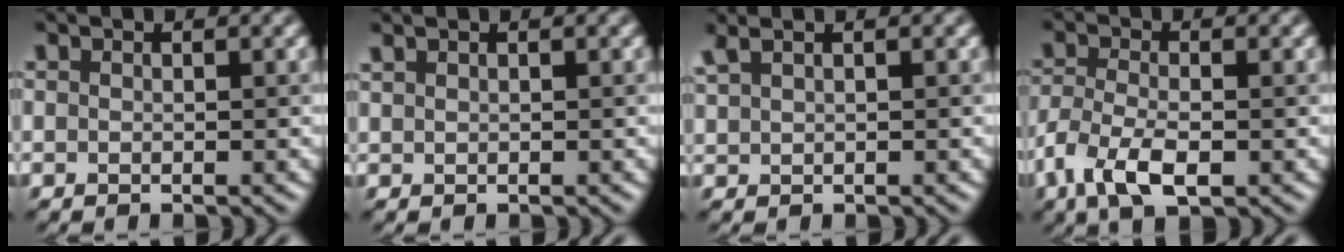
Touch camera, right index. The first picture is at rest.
{"total": 0.8, "force": [0.8, 0.1, -0.1], "torque": [0.004, 0.009, 0.014]}
{"total": 1.7, "force": [1.5, 0.5, 0.6], "torque": [-0.011, 0.013, 0.035]}
{"total": 4.6, "force": [-1.7, 2.2, 3.6], "torque": [-0.081, -0.001, -0.040]}